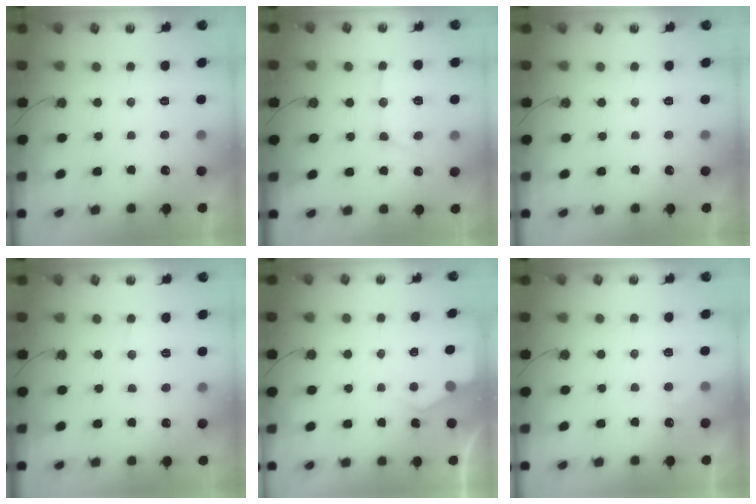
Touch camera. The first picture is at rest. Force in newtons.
{"total": 13.5, "press": 13.4, "slide": 1.3}
{"total": 0.0}
{"total": 7.1, "press": 7.0, "slide": 0.6}
{"total": 3.9, "press": 3.8, "slide": 0.4}
{"total": 3.7, "press": 3.7, "slide": 0.4}